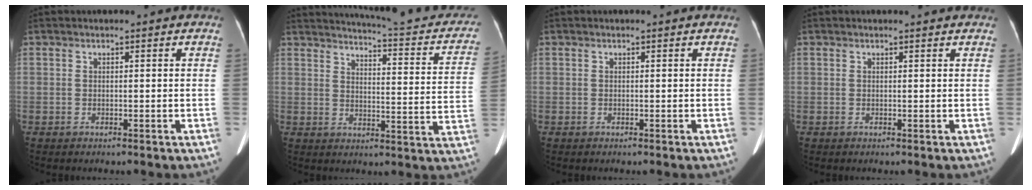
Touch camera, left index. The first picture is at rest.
{"total": 19.6, "force": [17.1, 3.7, 8.9], "torque": [-0.109, -0.028, 0.190]}
{"total": 0.0}
{"total": 1.8, "force": [1.7, 0.2, 0.5], "torque": [-0.012, 0.007, 0.017]}